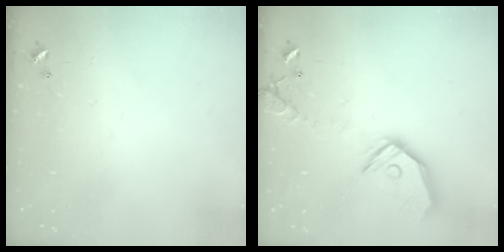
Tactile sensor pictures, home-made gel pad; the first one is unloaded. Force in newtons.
{"total": 16.3, "press": 16.1, "slide": 2.4}